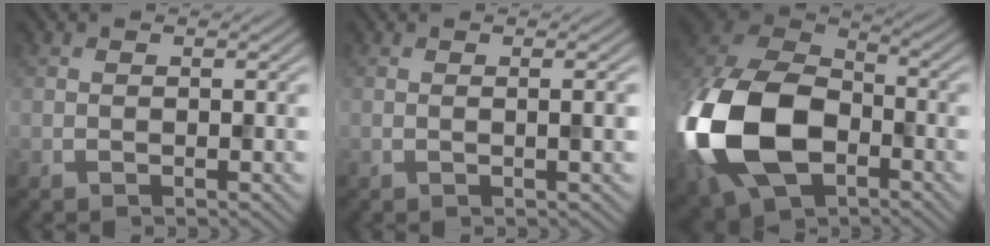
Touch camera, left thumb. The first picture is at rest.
{"total": 1.6, "force": [0.1, 0.2, 1.5], "torque": [-0.024, 0.005, -0.002]}
{"total": 19.4, "force": [-5.5, 12.8, 13.5], "torque": [-0.350, -0.045, -0.106]}